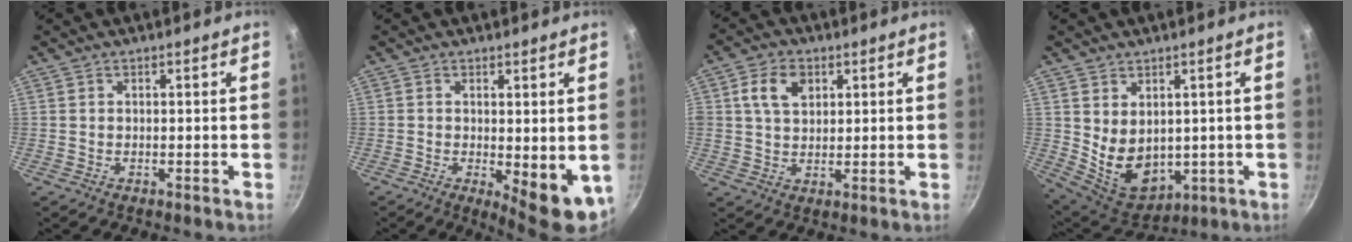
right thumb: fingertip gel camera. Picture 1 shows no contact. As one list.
[{"total": 8.8, "force": [-0.9, 3.2, 8.1], "torque": [-0.092, -0.008, -0.002]}, {"total": 7.0, "force": [2.4, 4.9, 4.4], "torque": [-0.066, 0.001, 0.040]}, {"total": 10.2, "force": [1.3, 7.3, 6.9], "torque": [-0.091, -0.030, 0.053]}]